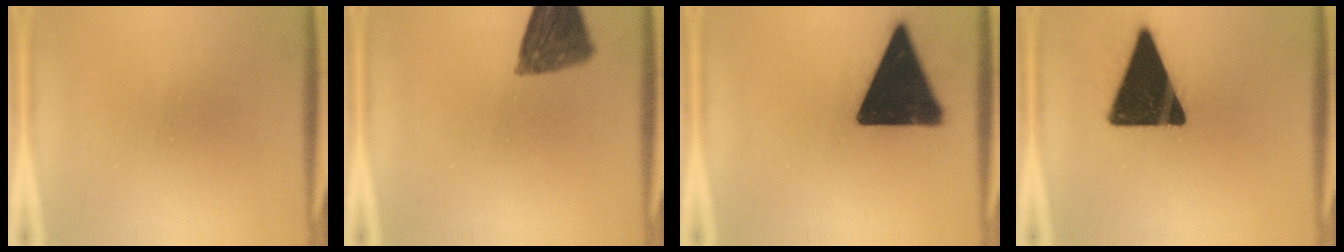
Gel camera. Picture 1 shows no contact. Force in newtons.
{"total": 11.4}
{"total": 19.7}
{"total": 19.5}